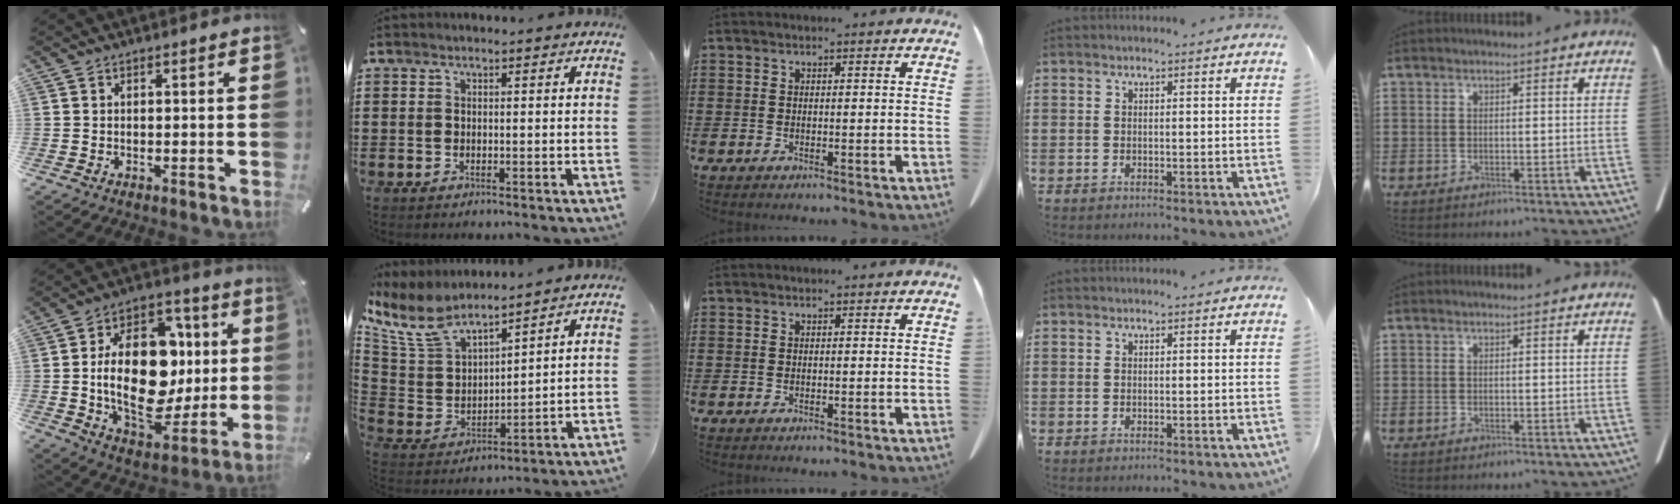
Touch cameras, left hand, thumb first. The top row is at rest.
{"thumb": {"total": 25.8, "force": [0.6, 16.6, 19.8], "torque": [-0.360, -0.014, 0.020]}, "index": {"total": 8.8, "force": [7.3, 3.3, 3.7], "torque": [-0.113, -0.041, 0.131]}}